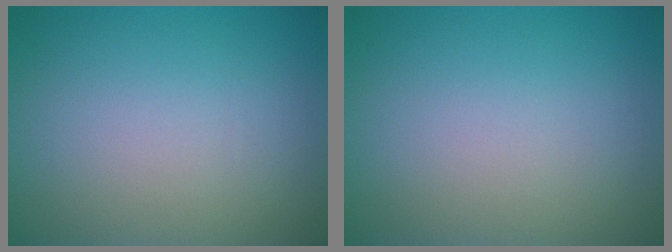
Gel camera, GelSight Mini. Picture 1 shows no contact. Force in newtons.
{"total": 0.0}